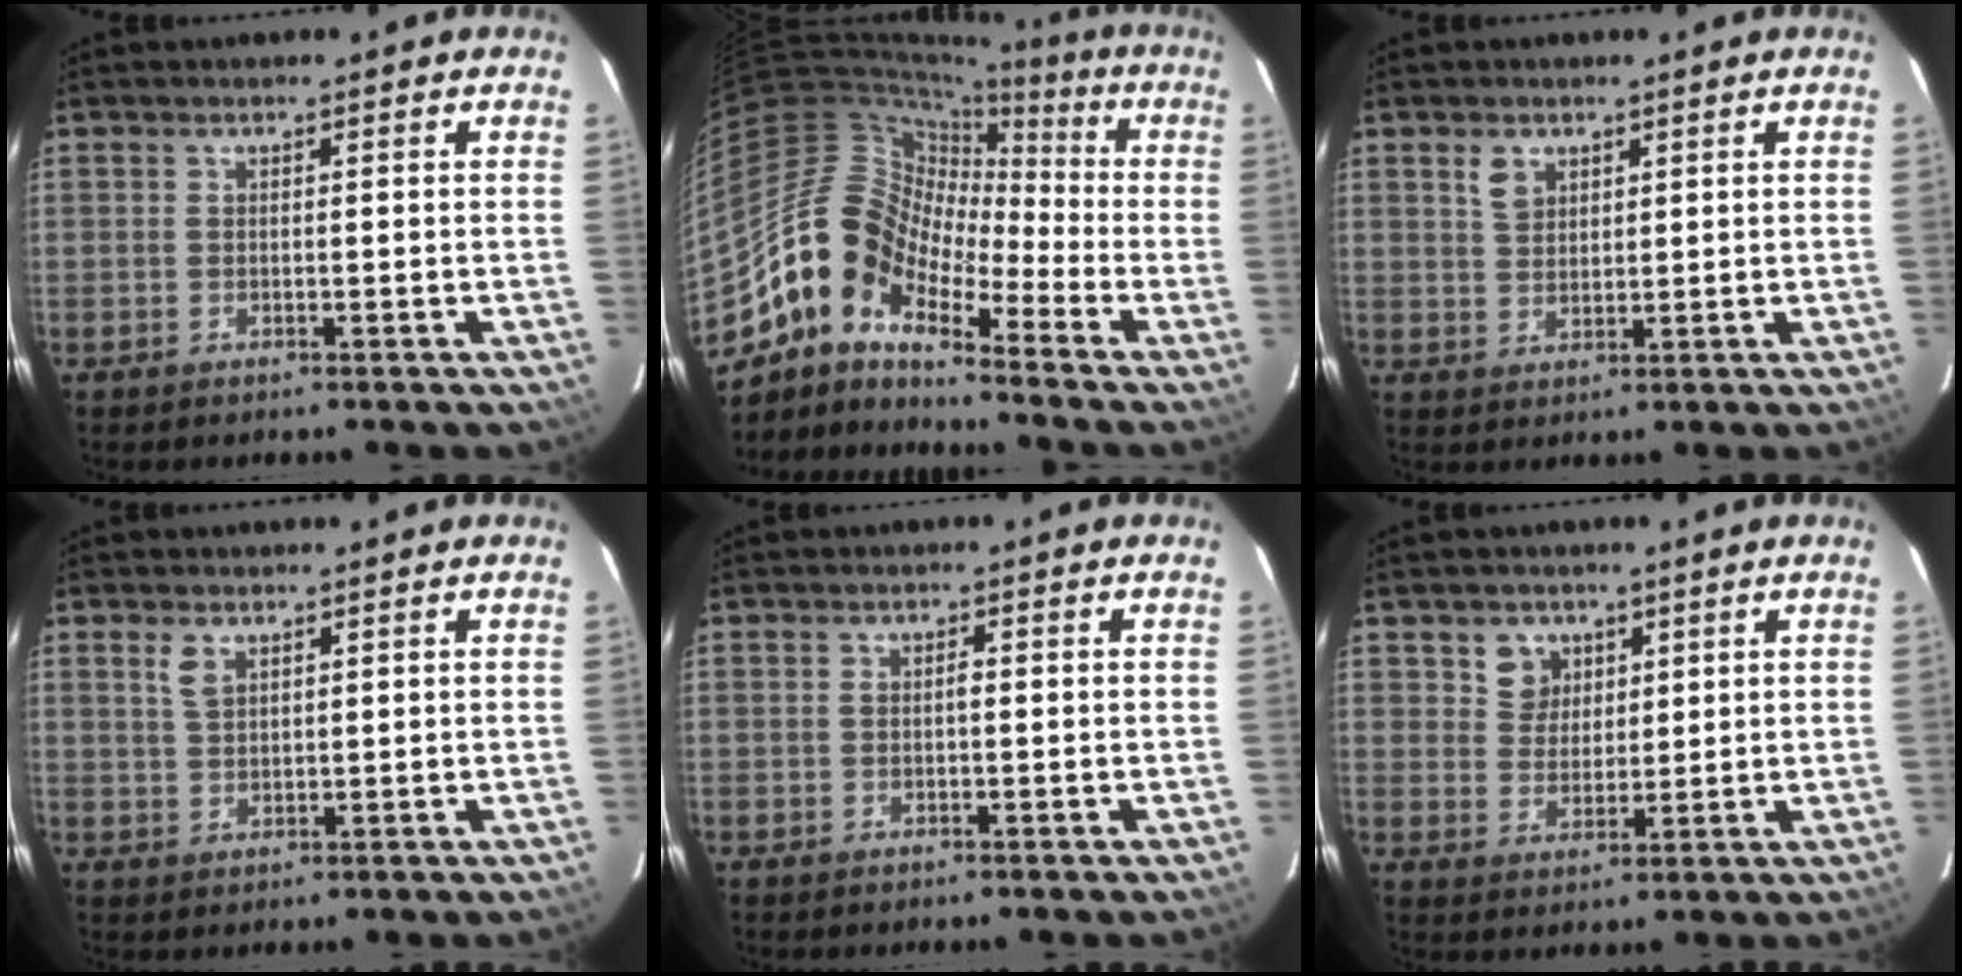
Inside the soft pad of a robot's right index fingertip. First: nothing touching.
{"total": 12.7, "force": [-9.0, 6.0, 6.7], "torque": [-0.111, 0.020, -0.196]}
{"total": 3.5, "force": [1.8, 2.4, 1.7], "torque": [-0.026, 0.007, 0.037]}
{"total": 2.8, "force": [1.6, 1.5, 1.8], "torque": [-0.035, 0.003, 0.033]}
{"total": 0.9, "force": [-0.1, 0.4, 0.7], "torque": [-0.013, 0.005, -0.003]}
{"total": 5.0, "force": [2.6, 4.2, 0.9], "torque": [-0.009, 0.011, 0.052]}